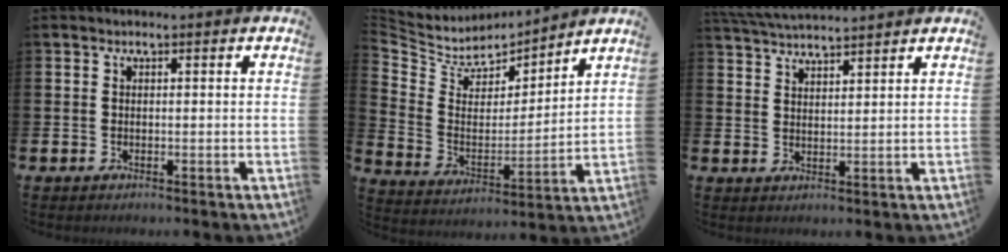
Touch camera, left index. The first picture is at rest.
{"total": 6.3, "force": [5.8, 2.4, 0.2], "torque": [-0.054, -0.050, 0.099]}
{"total": 4.1, "force": [4.1, 0.0, 0.4], "torque": [-0.018, -0.022, 0.073]}